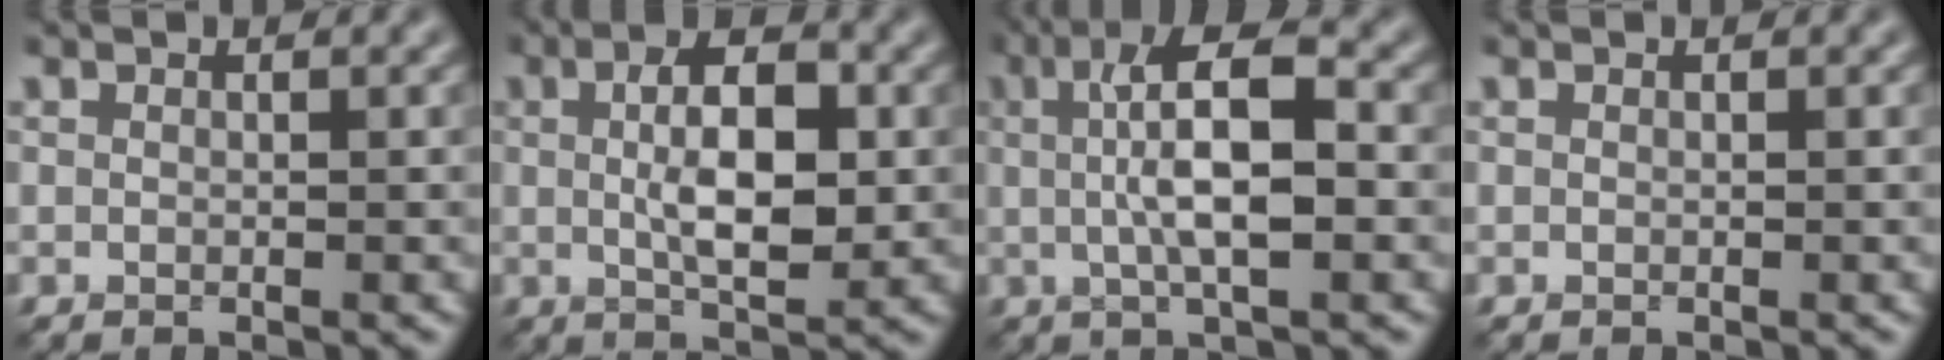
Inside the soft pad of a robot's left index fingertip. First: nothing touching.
{"total": 6.3, "force": [0.5, 2.6, 5.7], "torque": [-0.095, 0.003, 0.004]}
{"total": 7.5, "force": [0.7, 2.1, 7.2], "torque": [-0.119, 0.012, 0.004]}
{"total": 0.0}